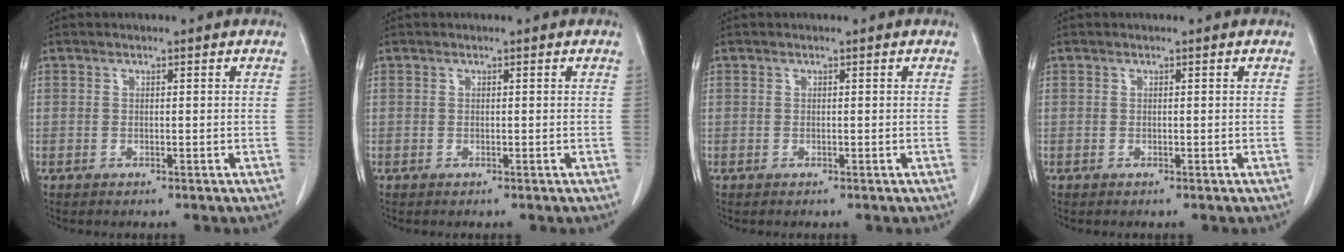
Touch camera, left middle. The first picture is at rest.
{"total": 0.0}
{"total": 0.0}
{"total": 0.0}